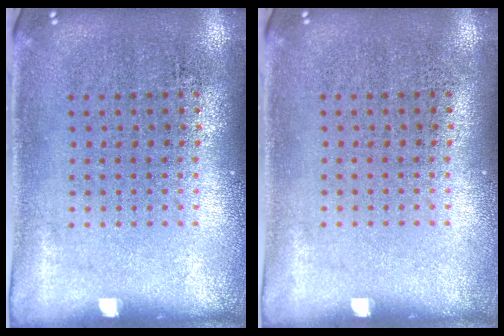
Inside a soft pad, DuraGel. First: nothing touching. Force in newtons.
{"total": 0.0}